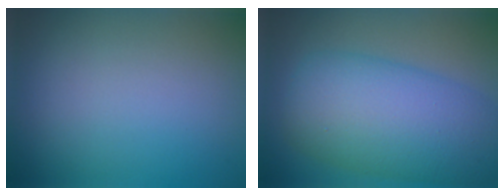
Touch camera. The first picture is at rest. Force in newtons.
{"total": 9.9, "press": 9.9, "slide": 0.3}